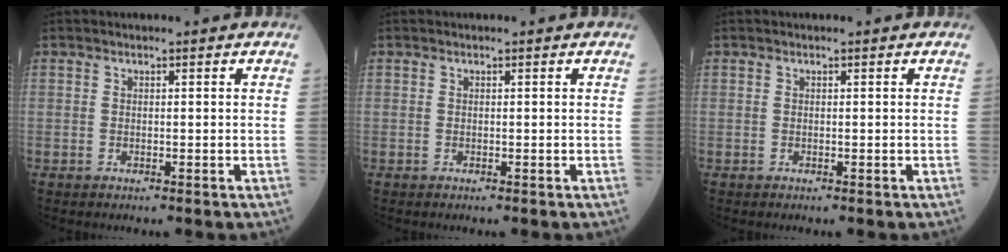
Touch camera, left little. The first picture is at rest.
{"total": 0.0}
{"total": 0.0}